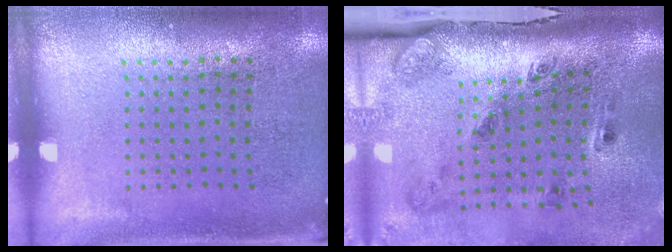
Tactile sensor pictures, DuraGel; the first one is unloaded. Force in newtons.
{"total": 2.9, "press": 1.8, "slide": 2.3}